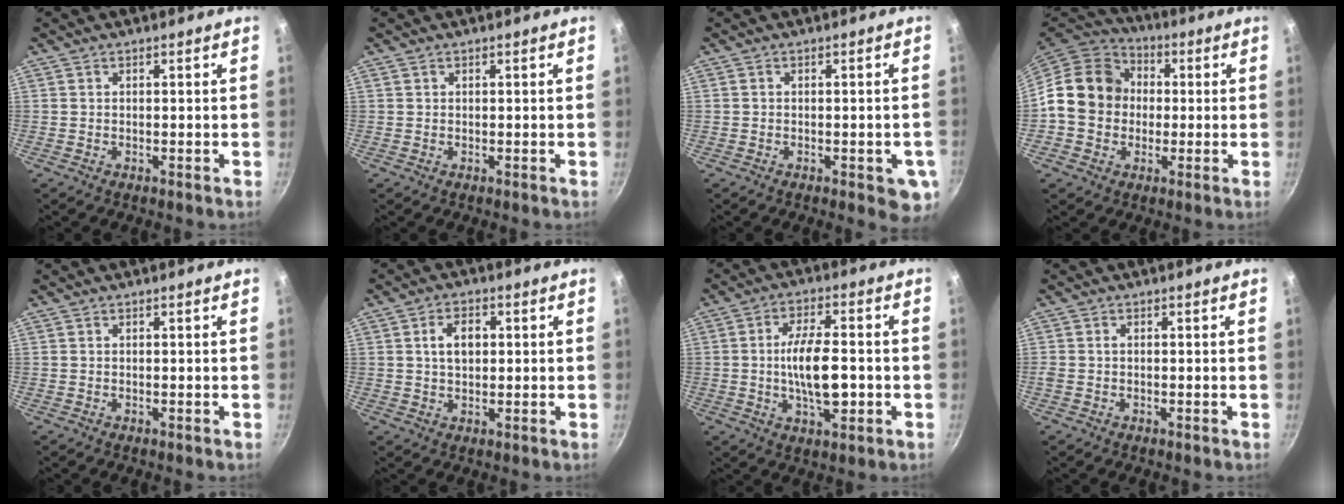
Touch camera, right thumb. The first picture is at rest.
{"total": 0.0}
{"total": 5.8, "force": [-1.9, 2.3, 5.0], "torque": [-0.035, 0.005, -0.022]}
{"total": 14.8, "force": [0.2, 12.8, 7.5], "torque": [-0.102, 0.027, -0.015]}
{"total": 0.0}
{"total": 5.4, "force": [1.1, 3.5, 3.9], "torque": [-0.050, 0.006, 0.017]}
{"total": 11.2, "force": [-1.3, 4.8, 10.1], "torque": [-0.166, 0.015, -0.023]}
{"total": 0.7, "force": [0.0, 0.5, 0.4], "torque": [-0.009, 0.004, -0.002]}